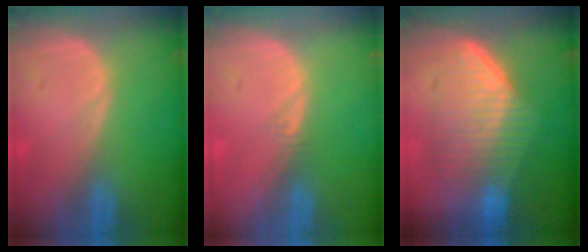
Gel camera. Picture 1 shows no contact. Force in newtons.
{"total": 0.5, "press": 0.5, "slide": 0.2}
{"total": 8.3, "press": 8.2, "slide": 1.4}